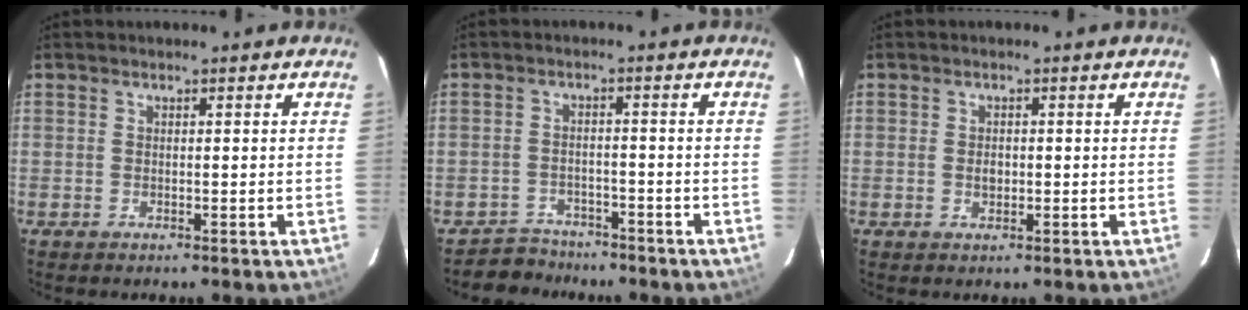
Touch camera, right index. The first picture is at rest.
{"total": 4.9, "force": [-4.1, 2.6, -0.3], "torque": [-0.008, 0.015, -0.067]}
{"total": 1.6, "force": [-0.2, 1.2, 1.0], "torque": [-0.016, 0.004, -0.003]}